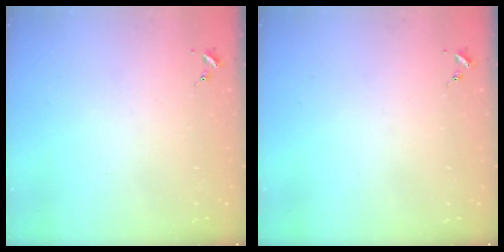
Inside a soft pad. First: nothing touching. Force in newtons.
{"total": 0.0}